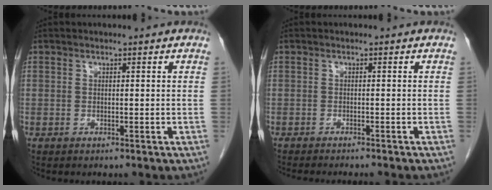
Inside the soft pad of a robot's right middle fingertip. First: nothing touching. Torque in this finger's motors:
{"motor_torque": [0.94, -0.92, 0.11, 0.02]}